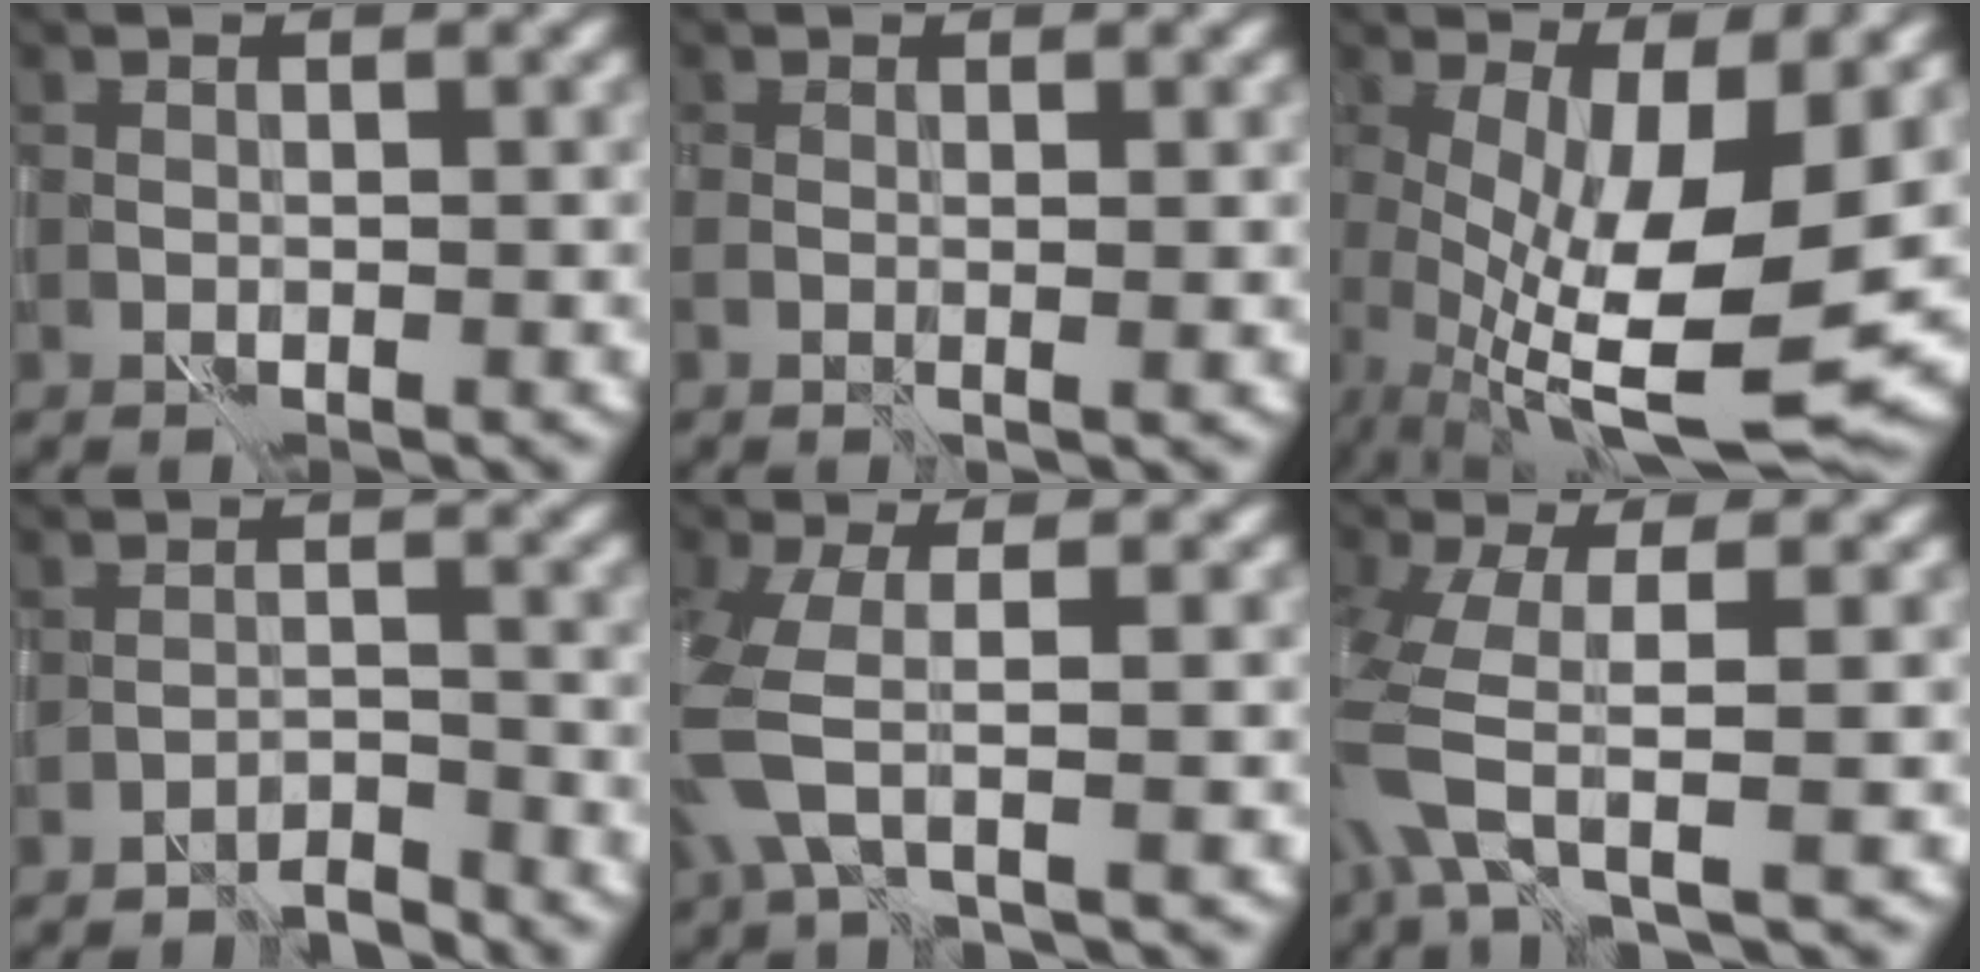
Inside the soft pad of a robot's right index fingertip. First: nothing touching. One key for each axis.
{"total": 1.3, "fx": 0.1, "fy": 0.2, "fz": 1.2, "tx": -0.020, "ty": -0.002, "tz": 0.003}
{"total": 11.4, "fx": -0.9, "fy": 3.5, "fz": 10.8, "tx": -0.184, "ty": -0.016, "tz": -0.005}
{"total": 2.7, "fx": -2.6, "fy": 0.3, "fz": 0.6, "tx": -0.004, "ty": 0.008, "tz": -0.048}
{"total": 5.1, "fx": -1.2, "fy": 2.0, "fz": 4.6, "tx": -0.132, "ty": -0.008, "tz": -0.032}
{"total": 5.8, "fx": -1.8, "fy": 1.9, "fz": 5.1, "tx": -0.134, "ty": -0.012, "tz": -0.042}